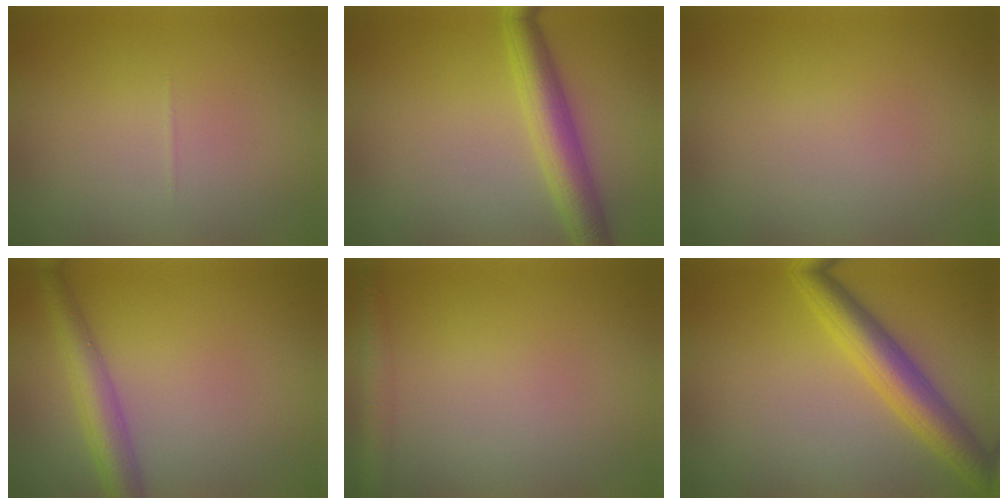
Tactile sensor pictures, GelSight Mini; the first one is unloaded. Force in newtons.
{"total": 4.6, "press": 4.6, "slide": 0.1}
{"total": 0.0}
{"total": 4.1, "press": 4.1, "slide": 0.0}
{"total": 2.1, "press": 2.1, "slide": 0.1}
{"total": 5.2, "press": 5.2, "slide": 0.1}